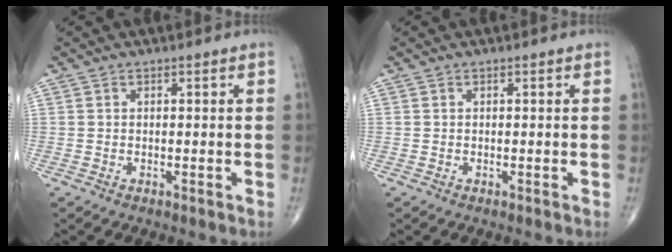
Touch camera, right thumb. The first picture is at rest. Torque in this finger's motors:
{"motor_torque": [-0.42, -0.26, -0.02, 0.01, 0.00]}